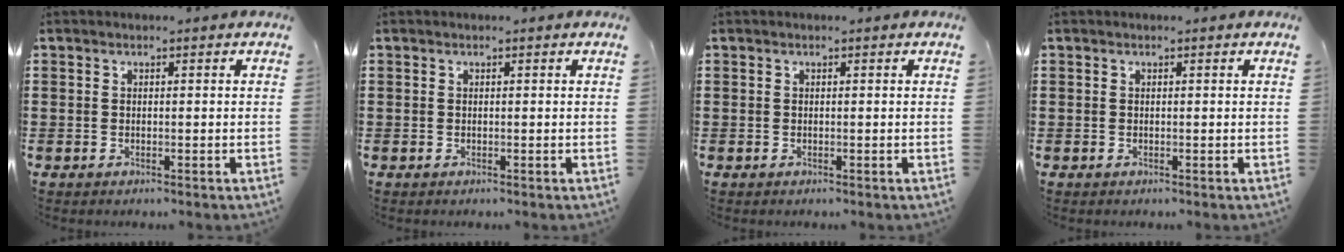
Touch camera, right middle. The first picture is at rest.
{"total": 0.0}
{"total": 0.0}
{"total": 0.0}